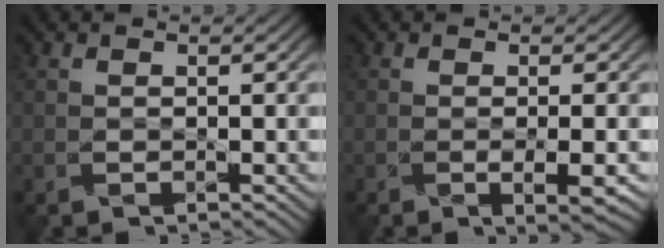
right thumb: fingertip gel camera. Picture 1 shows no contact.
{"total": 3.5, "force": [-1.5, 0.5, 3.1], "torque": [-0.052, -0.008, -0.017]}